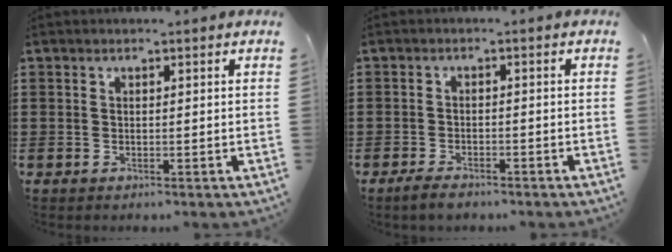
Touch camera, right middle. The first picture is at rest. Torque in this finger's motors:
{"motor_torque": [1.37, -0.56, 0.18, 0.09]}